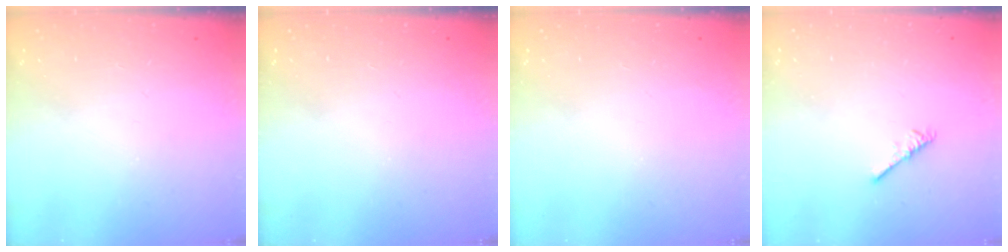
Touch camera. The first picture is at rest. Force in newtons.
{"total": 0.0}
{"total": 0.0}
{"total": 2.2, "press": 2.1, "slide": 0.5}